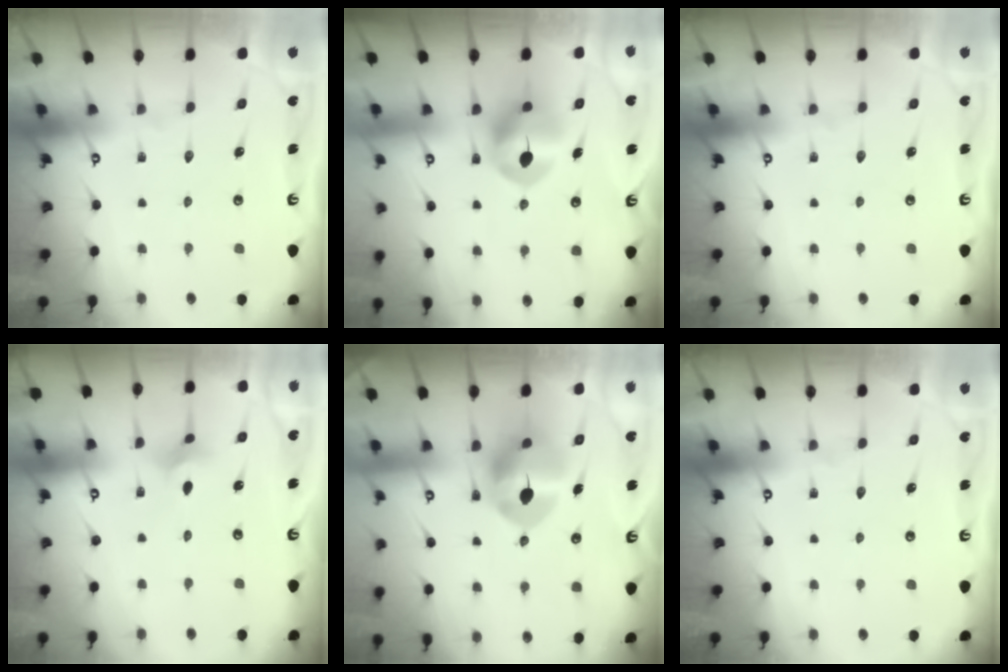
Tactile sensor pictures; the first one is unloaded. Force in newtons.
{"total": 10.4, "press": 10.4, "slide": 0.6}
{"total": 0.0}
{"total": 2.2, "press": 2.1, "slide": 0.6}
{"total": 9.7, "press": 9.7, "slide": 1.2}
{"total": 0.0}